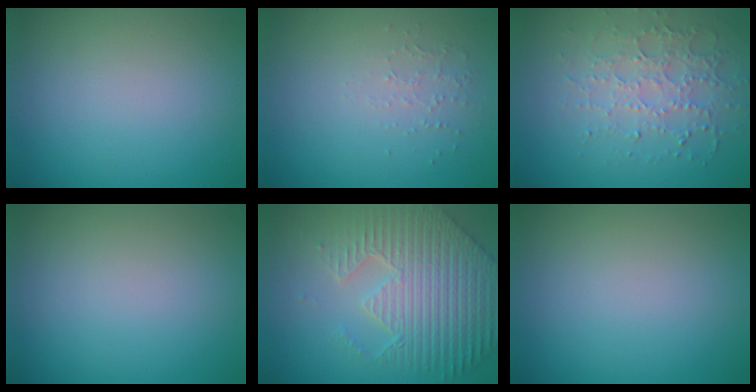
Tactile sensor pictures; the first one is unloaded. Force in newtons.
{"total": 0.8, "press": 0.5, "slide": 0.6}
{"total": 3.5, "press": 3.4, "slide": 0.9}
{"total": 0.0}
{"total": 8.0, "press": 5.9, "slide": 5.4}
{"total": 0.0}